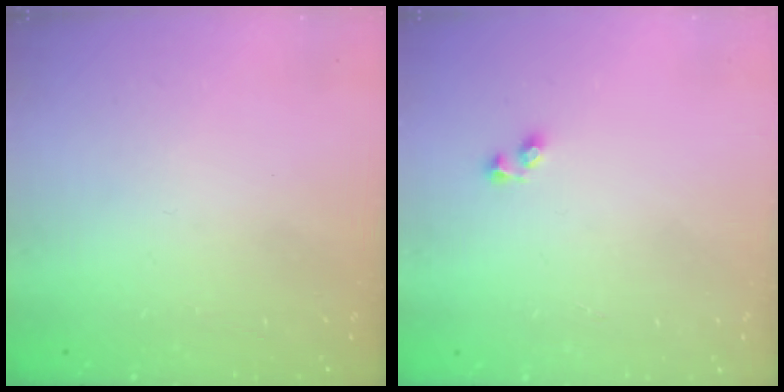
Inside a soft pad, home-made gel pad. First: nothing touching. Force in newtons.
{"total": 2.6, "press": 2.3, "slide": 1.2}